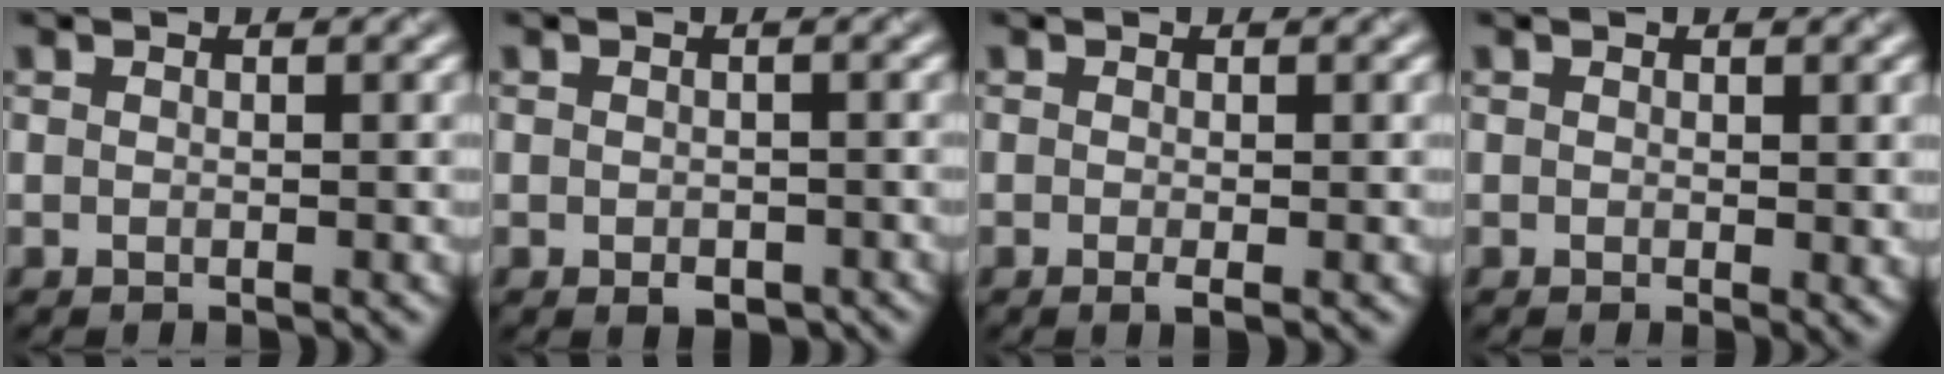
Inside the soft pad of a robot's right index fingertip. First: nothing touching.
{"total": 1.5, "force": [-0.7, 1.0, 0.7], "torque": [-0.012, -0.003, -0.007]}
{"total": 0.8, "force": [-0.3, 0.1, 0.7], "torque": [-0.013, -0.004, -0.004]}
{"total": 1.2, "force": [0.3, 0.4, 1.1], "torque": [-0.012, -0.006, 0.008]}